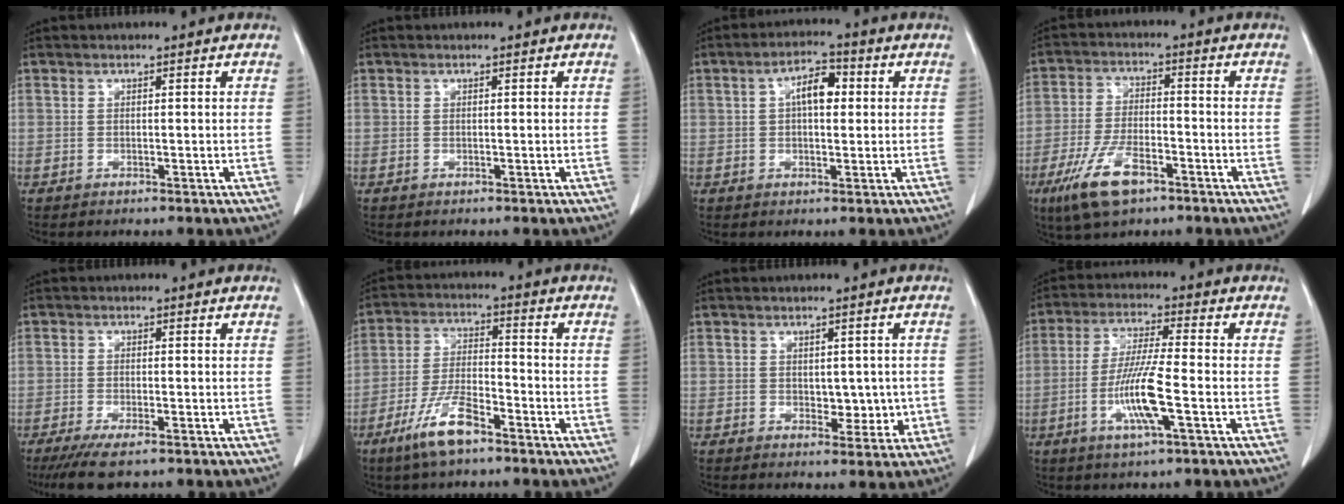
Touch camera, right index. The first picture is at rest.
{"total": 0.0}
{"total": 5.4, "force": [1.0, 2.3, 4.8], "torque": [-0.084, 0.014, 0.014]}
{"total": 9.6, "force": [-5.5, 3.5, 7.0], "torque": [-0.153, -0.012, -0.097]}
{"total": 5.9, "force": [-4.3, 1.0, 4.0], "torque": [-0.070, -0.017, -0.065]}
{"total": 8.7, "force": [-5.7, 2.1, 6.3], "torque": [-0.133, -0.011, -0.106]}
{"total": 4.0, "force": [-0.2, 2.6, 3.0], "torque": [-0.029, 0.003, 0.007]}
{"total": 9.3, "force": [-2.8, 0.1, 8.9], "torque": [-0.177, -0.011, -0.059]}